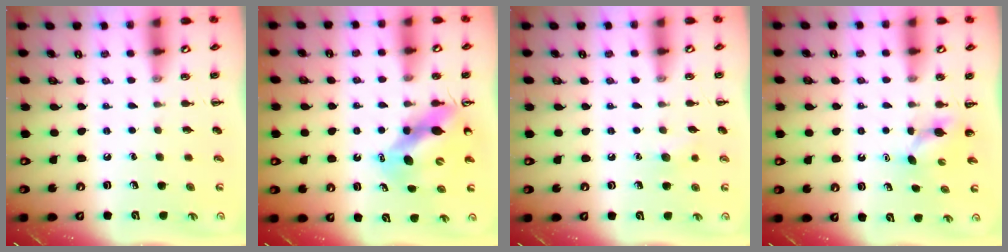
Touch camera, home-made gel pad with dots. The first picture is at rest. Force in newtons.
{"total": 10.7, "press": 10.2, "slide": 3.1}
{"total": 5.6, "press": 5.4, "slide": 1.6}
{"total": 2.9, "press": 2.8, "slide": 0.8}